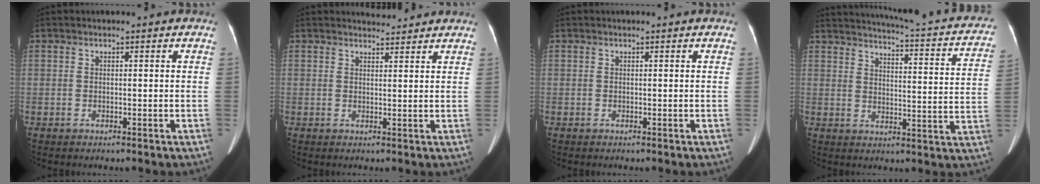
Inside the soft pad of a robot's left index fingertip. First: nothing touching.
{"total": 3.0, "force": [3.0, 0.3, 0.2], "torque": [-0.011, 0.008, 0.041]}
{"total": 0.0}
{"total": 21.6, "force": [18.8, 3.3, 10.1], "torque": [-0.135, -0.030, 0.208]}